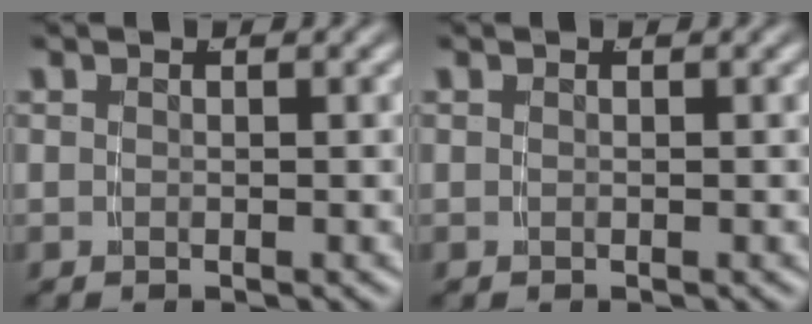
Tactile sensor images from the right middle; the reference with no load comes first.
{"total": 0.0}